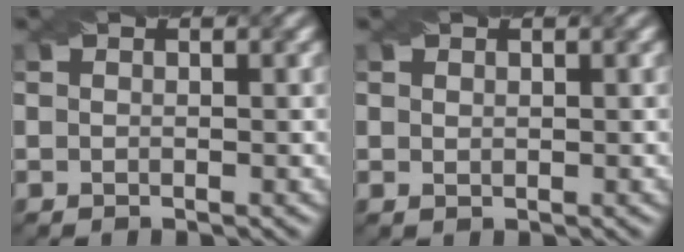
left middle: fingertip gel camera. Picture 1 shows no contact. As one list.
[{"total": 0.6, "force": [0.4, 0.4, 0.3], "torque": [-0.006, -0.002, 0.010]}]